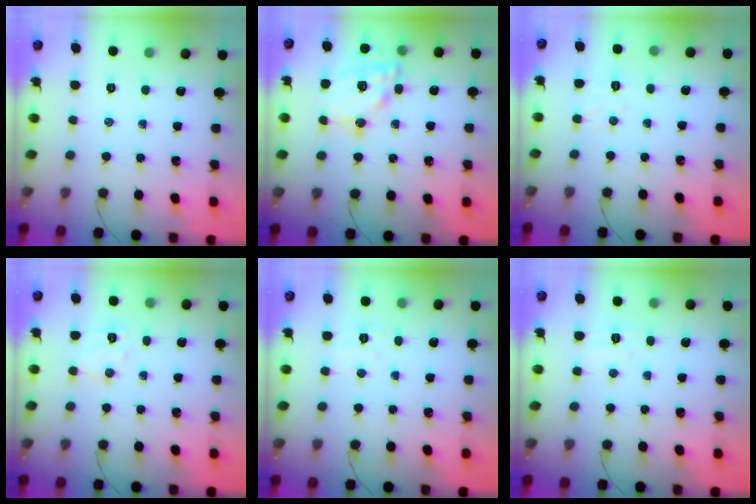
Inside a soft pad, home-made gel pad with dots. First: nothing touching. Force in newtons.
{"total": 15.5, "press": 15.2, "slide": 3.0}
{"total": 4.0, "press": 3.9, "slide": 0.9}
{"total": 6.3, "press": 6.2, "slide": 1.1}
{"total": 3.9, "press": 3.8, "slide": 0.8}
{"total": 3.9, "press": 3.8, "slide": 0.8}